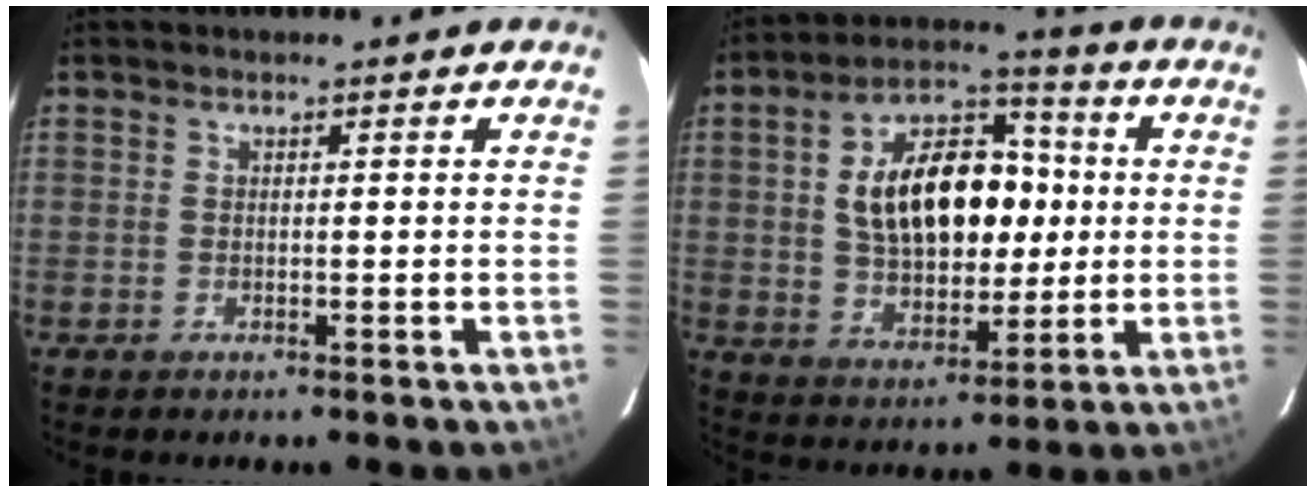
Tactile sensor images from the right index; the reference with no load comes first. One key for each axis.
{"total": 17.2, "fx": 1.9, "fy": 10.3, "fz": 13.6, "tx": -0.241, "ty": 0.031, "tz": 0.040}